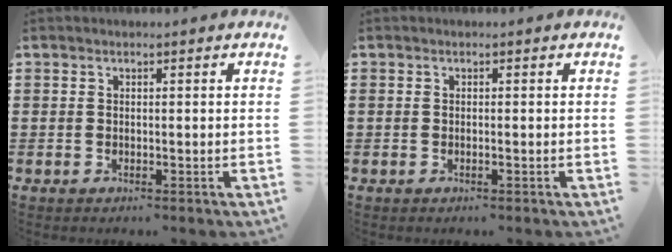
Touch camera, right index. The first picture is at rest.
{"total": 0.0}